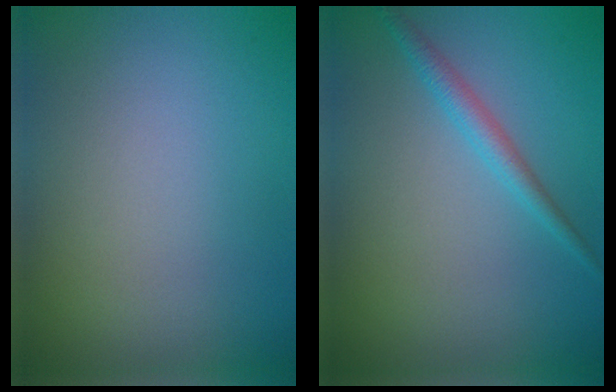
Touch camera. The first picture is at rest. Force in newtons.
{"total": 1.9, "press": 1.9, "slide": 0.1}